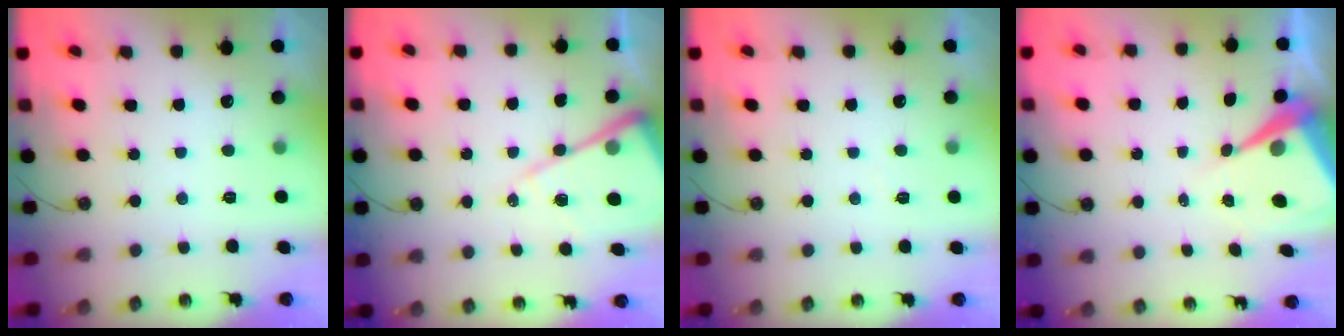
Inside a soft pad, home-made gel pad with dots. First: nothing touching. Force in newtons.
{"total": 14.5, "press": 14.4, "slide": 1.4}
{"total": 3.6, "press": 3.6, "slide": 0.6}
{"total": 10.0, "press": 10.0, "slide": 0.9}